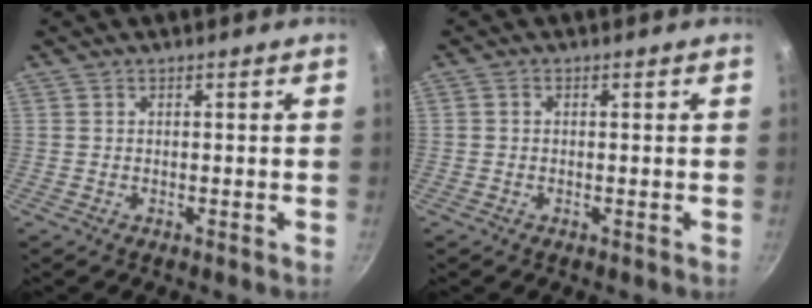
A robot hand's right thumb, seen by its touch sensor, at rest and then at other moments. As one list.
[{"total": 0.7, "force": [0.0, 0.6, 0.4], "torque": [-0.007, 0.005, 0.000]}]